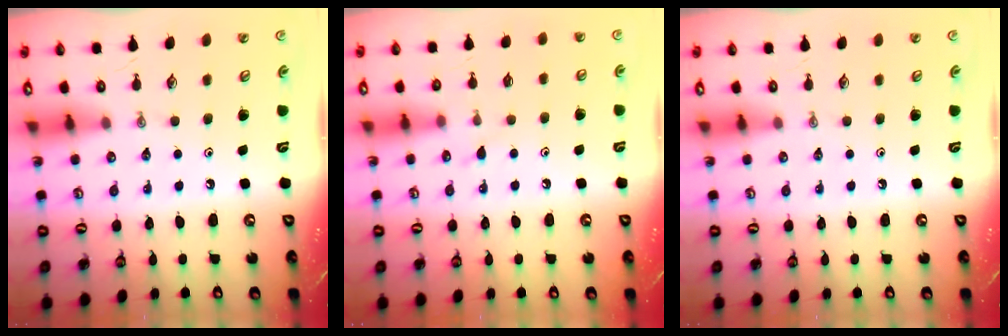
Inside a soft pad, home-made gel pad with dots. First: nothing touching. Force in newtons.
{"total": 4.6, "press": 4.6, "slide": 0.4}
{"total": 0.0}